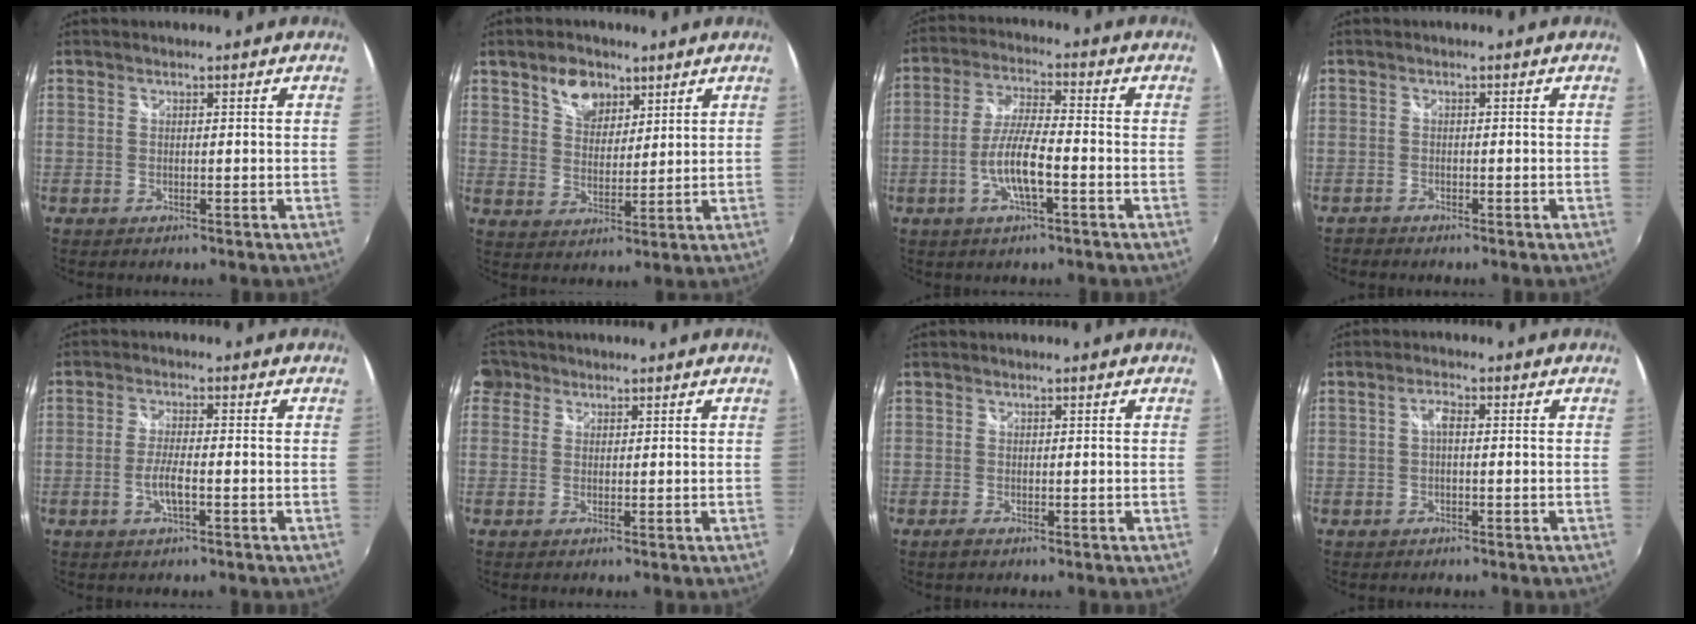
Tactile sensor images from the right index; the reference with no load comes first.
{"total": 7.3, "force": [4.5, 4.7, 3.4], "torque": [-0.050, 0.010, 0.081]}
{"total": 8.6, "force": [-3.1, 1.5, 7.9], "torque": [-0.161, 0.000, -0.058]}
{"total": 1.3, "force": [-1.3, 0.4, 0.0], "torque": [-0.006, -0.002, -0.025]}
{"total": 4.1, "force": [-1.5, 0.6, 3.8], "torque": [-0.078, -0.003, -0.029]}
{"total": 3.8, "force": [0.7, 3.6, 1.0], "torque": [-0.022, 0.012, 0.002]}
{"total": 1.0, "force": [-0.6, 0.7, 0.4], "torque": [-0.010, -0.004, -0.014]}
{"total": 1.9, "force": [0.0, 0.7, 1.8], "torque": [-0.036, 0.007, -0.003]}